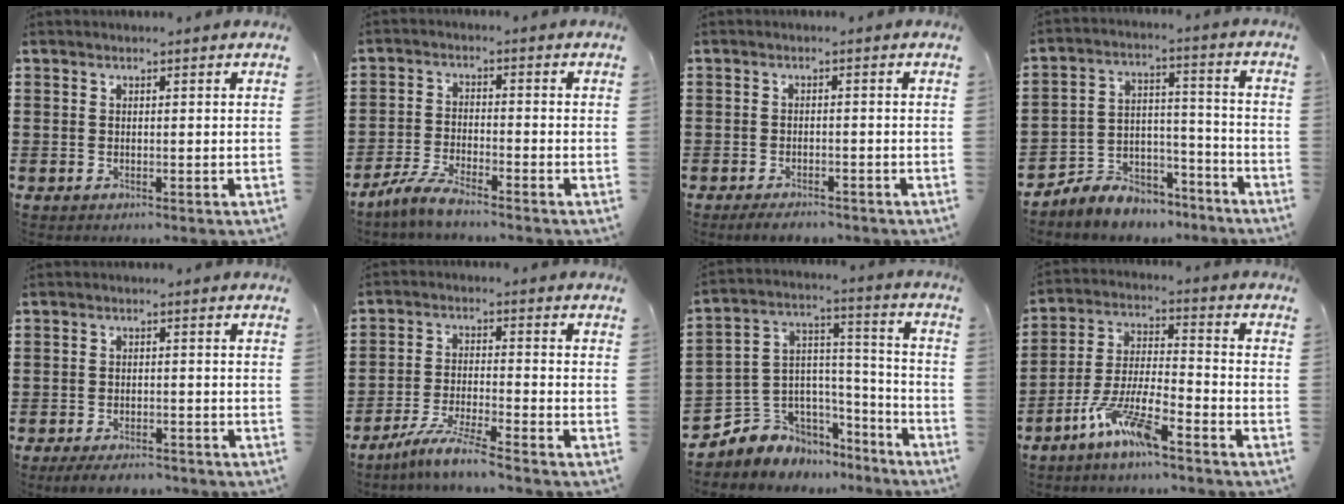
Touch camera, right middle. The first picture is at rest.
{"total": 4.7, "force": [-4.2, 0.3, 2.0], "torque": [-0.054, -0.006, -0.086]}
{"total": 2.4, "force": [-2.2, 0.5, 0.7], "torque": [-0.015, 0.002, -0.042]}
{"total": 6.5, "force": [-6.2, 1.9, 0.1], "torque": [-0.007, 0.016, -0.126]}
{"total": 3.1, "force": [-2.9, 0.6, 1.0], "torque": [-0.018, 0.002, -0.057]}
{"total": 6.0, "force": [-5.3, -0.5, 2.8], "torque": [-0.063, -0.019, -0.102]}
{"total": 5.6, "force": [-3.3, 4.5, -0.8], "torque": [-0.016, -0.012, -0.063]}
{"total": 8.8, "force": [-6.2, 1.4, 6.0], "torque": [-0.143, -0.008, -0.124]}